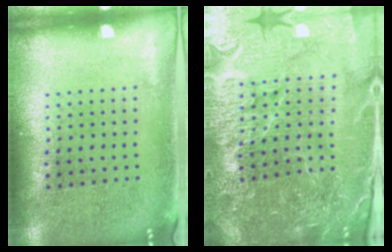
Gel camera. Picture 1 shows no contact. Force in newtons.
{"total": 5.8, "press": 5.2, "slide": 2.6}